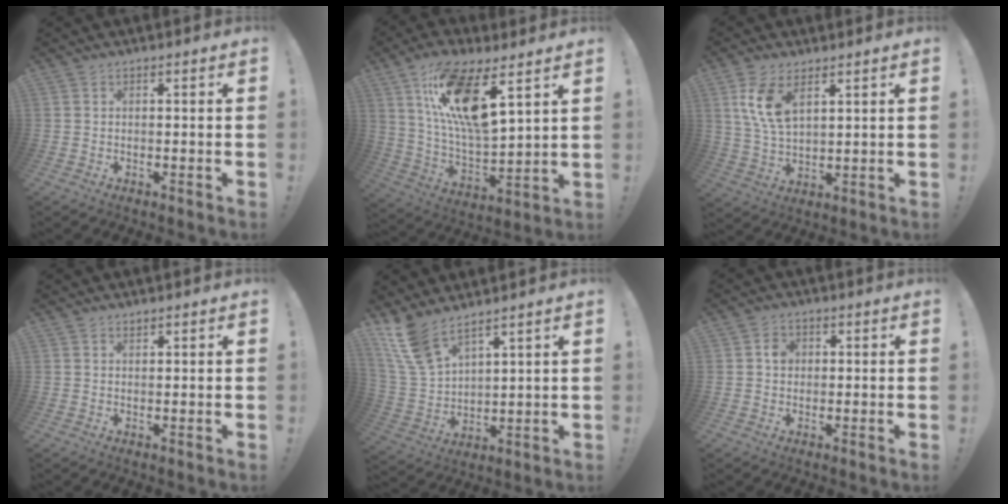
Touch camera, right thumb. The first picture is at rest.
{"total": 17.3, "force": [9.4, 5.7, 13.4], "torque": [-0.255, -0.044, 0.158]}
{"total": 9.4, "force": [4.8, 4.7, 6.6], "torque": [-0.141, -0.013, 0.089]}
{"total": 0.9, "force": [0.8, 0.3, 0.1], "torque": [-0.001, -0.003, 0.017]}
{"total": 11.3, "force": [8.8, 4.1, 5.9], "torque": [-0.130, -0.047, 0.171]}
{"total": 3.2, "force": [0.2, 2.7, 1.7], "torque": [-0.014, 0.001, -0.001]}